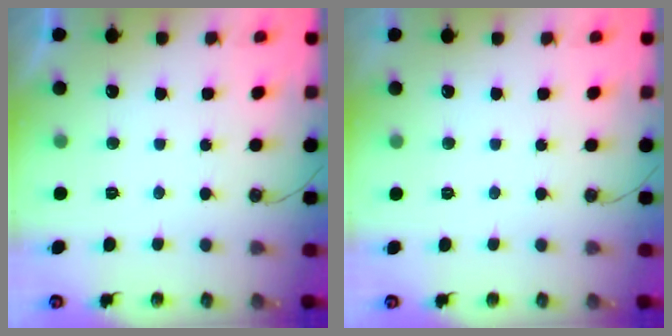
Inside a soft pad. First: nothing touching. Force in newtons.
{"total": 0.0}